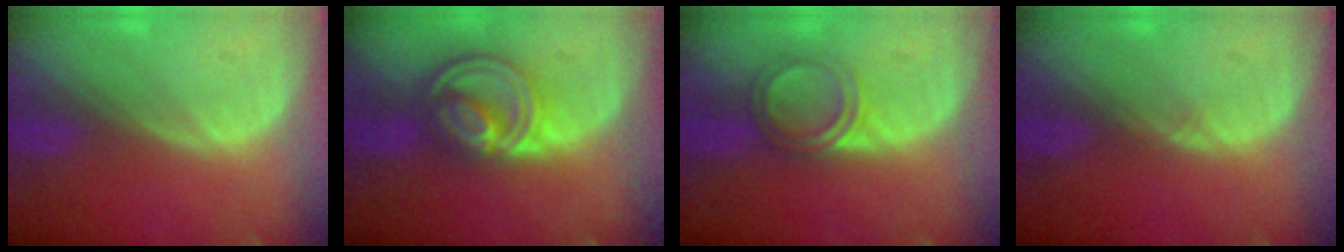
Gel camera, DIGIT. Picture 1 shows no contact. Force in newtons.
{"total": 8.7, "press": 7.4, "slide": 4.6}
{"total": 4.2, "press": 4.0, "slide": 1.4}
{"total": 0.5, "press": 0.5, "slide": 0.1}